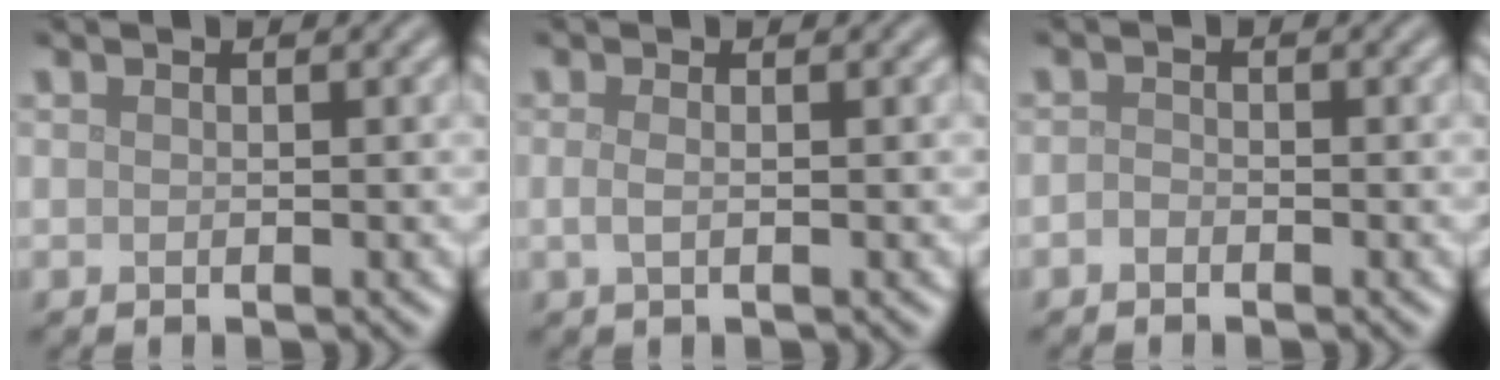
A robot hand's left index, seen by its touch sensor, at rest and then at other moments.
{"total": 1.2, "force": [-0.1, 0.5, 1.1], "torque": [-0.024, -0.002, -0.005]}
{"total": 0.7, "force": [-0.5, 0.4, 0.3], "torque": [-0.006, 0.000, -0.013]}